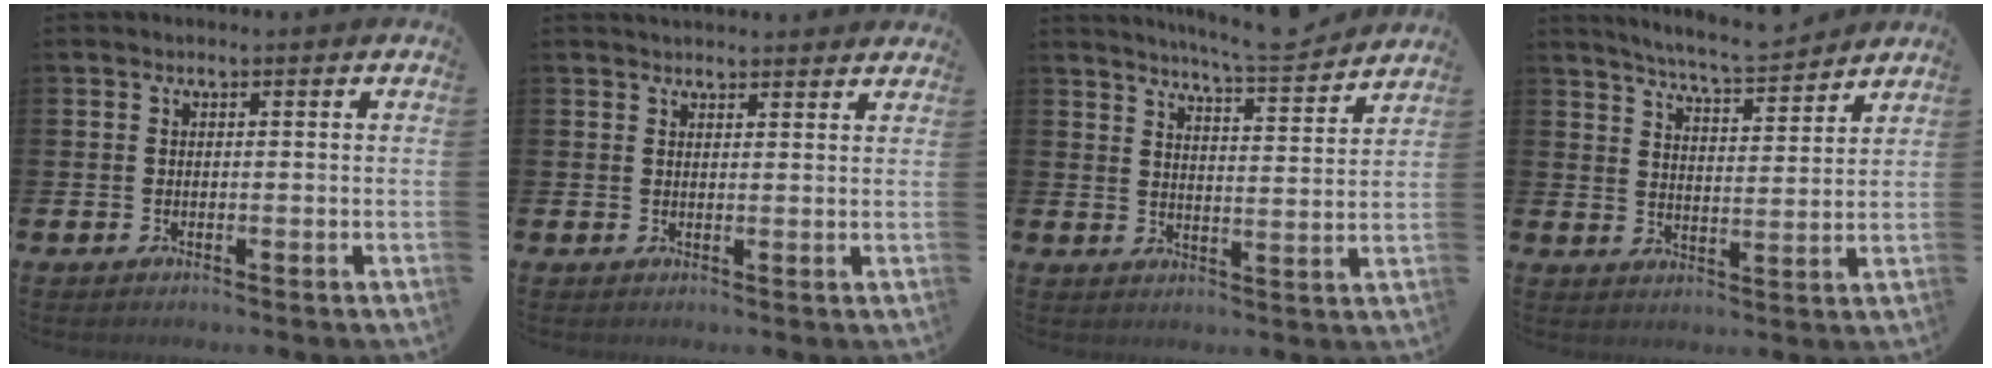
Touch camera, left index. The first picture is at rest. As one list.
[{"total": 2.4, "force": [2.4, 0.4, 0.1], "torque": [-0.006, -0.009, 0.044]}, {"total": 7.0, "force": [6.8, -0.3, 1.8], "torque": [-0.042, -0.045, 0.119]}, {"total": 6.6, "force": [6.4, -0.2, 1.5], "torque": [-0.045, -0.038, 0.112]}]